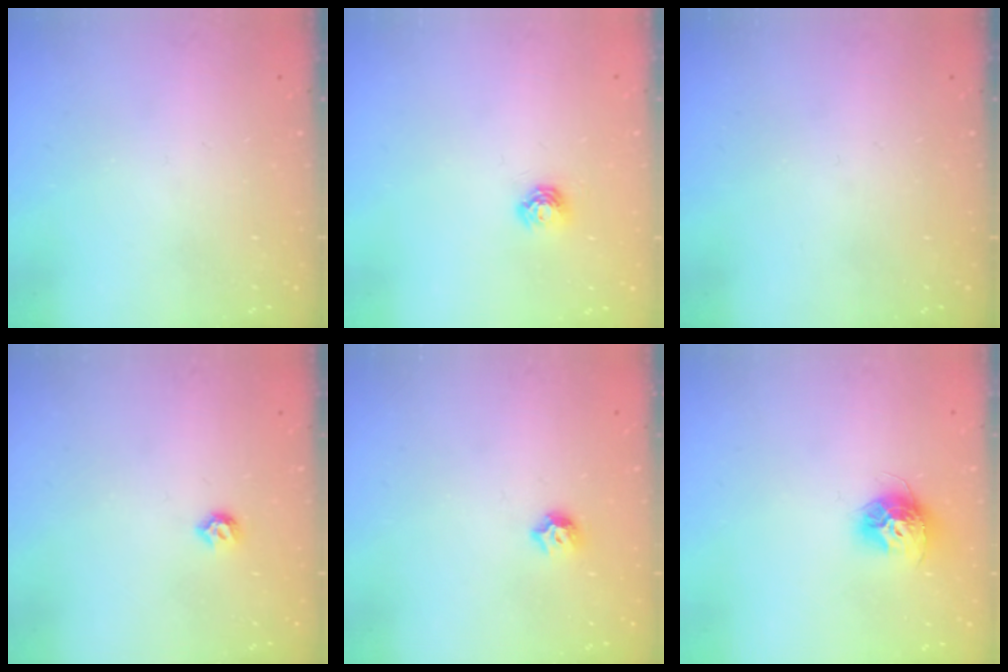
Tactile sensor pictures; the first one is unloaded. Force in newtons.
{"total": 5.1, "press": 5.1, "slide": 0.5}
{"total": 0.0}
{"total": 5.0, "press": 4.9, "slide": 1.1}
{"total": 5.2, "press": 5.1, "slide": 0.9}
{"total": 11.2, "press": 11.2, "slide": 0.8}